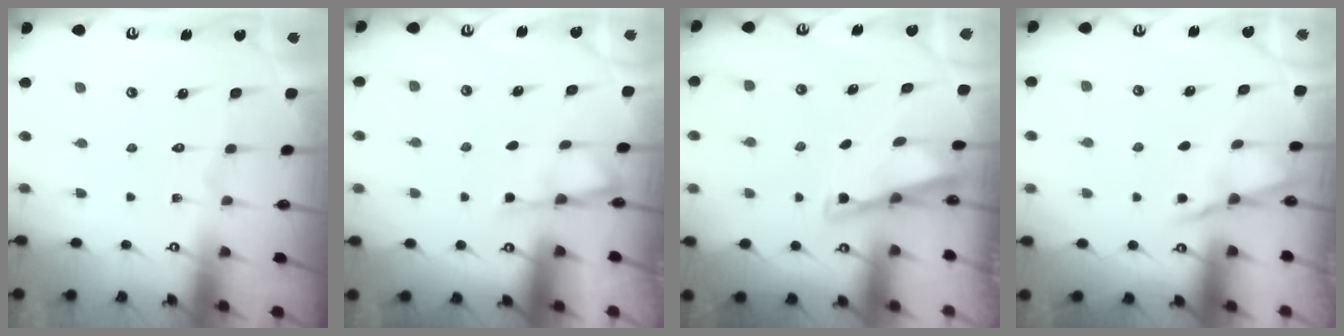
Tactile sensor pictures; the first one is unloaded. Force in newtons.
{"total": 2.4, "press": 2.4, "slide": 0.5}
{"total": 2.5, "press": 2.5, "slide": 0.2}
{"total": 2.8, "press": 2.8, "slide": 0.5}